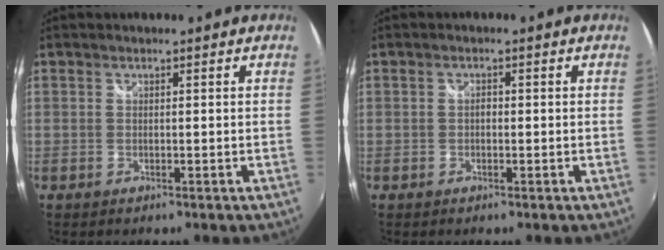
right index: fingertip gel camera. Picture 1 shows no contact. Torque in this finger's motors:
{"motor_torque": [0.14, -0.05, 0.08, 0.02]}